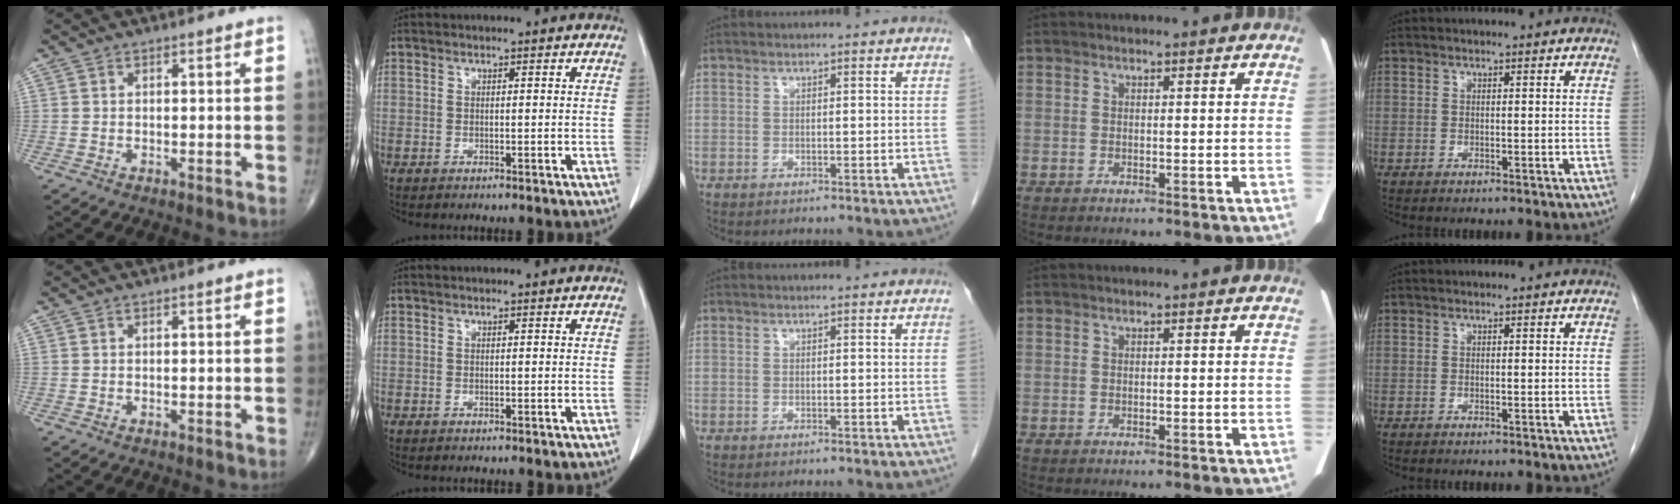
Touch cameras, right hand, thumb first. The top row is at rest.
{}